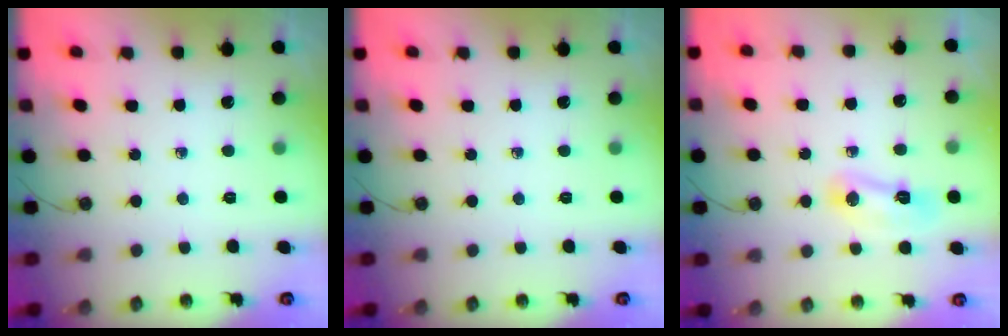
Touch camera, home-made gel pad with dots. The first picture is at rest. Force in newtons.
{"total": 0.0}
{"total": 6.8, "press": 6.7, "slide": 0.9}